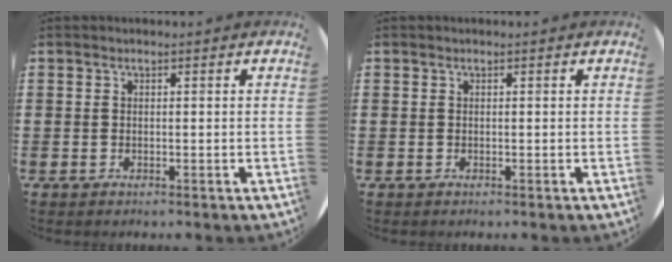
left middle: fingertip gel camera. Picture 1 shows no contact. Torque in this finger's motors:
{"motor_torque": [0.00, 0.00, 0.00, 0.00]}